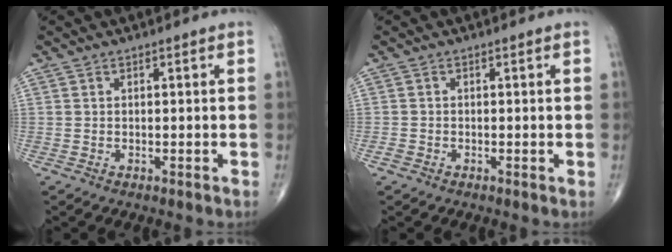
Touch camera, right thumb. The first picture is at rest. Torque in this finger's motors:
{"motor_torque": [0.85, 0.20, 0.04, -0.63, 0.00]}